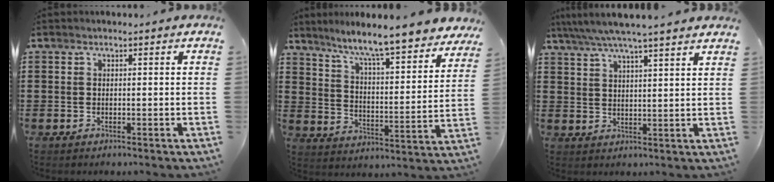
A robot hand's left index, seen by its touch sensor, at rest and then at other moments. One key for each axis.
{"total": 7.8, "fx": 7.0, "fy": -0.4, "fz": 3.4, "tx": -0.088, "ty": -0.057, "tz": 0.109}
{"total": 5.2, "fx": 4.5, "fy": -0.2, "fz": 2.5, "tx": -0.062, "ty": -0.018, "tz": 0.078}